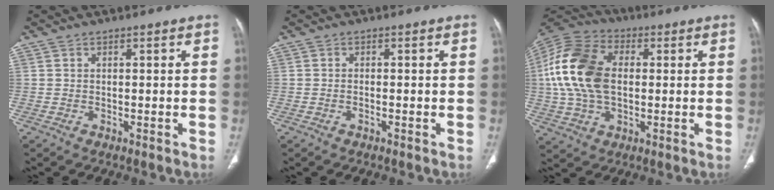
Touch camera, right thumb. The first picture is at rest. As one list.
[{"total": 0.6, "force": [-0.3, 0.2, 0.4], "torque": [-0.010, 0.006, -0.006]}, {"total": 17.5, "force": [1.2, 11.4, 13.2], "torque": [-0.265, 0.020, 0.019]}]